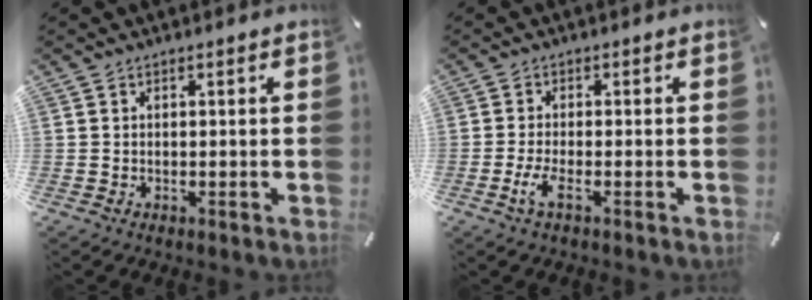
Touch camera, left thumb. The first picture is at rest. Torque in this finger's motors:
{"motor_torque": [-0.17, 0.40, 0.45, 0.12, 0.04]}